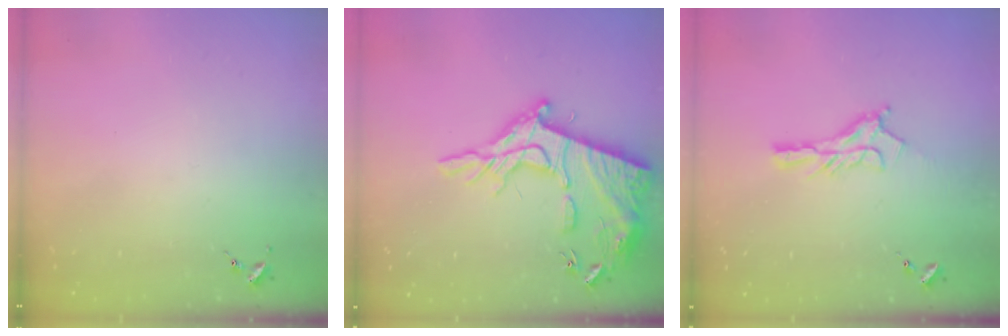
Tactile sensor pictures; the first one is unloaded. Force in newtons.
{"total": 21.1, "press": 21.0, "slide": 1.6}
{"total": 11.6, "press": 11.6, "slide": 0.8}